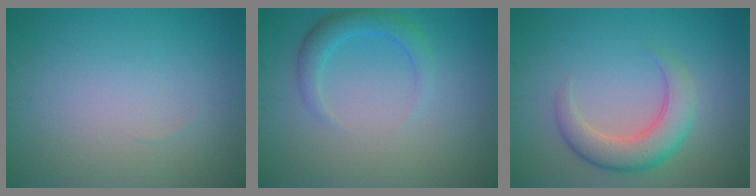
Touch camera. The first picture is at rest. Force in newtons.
{"total": 2.5, "press": 2.5, "slide": 0.2}
{"total": 4.4, "press": 4.4, "slide": 0.4}